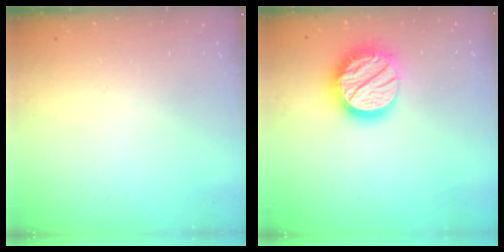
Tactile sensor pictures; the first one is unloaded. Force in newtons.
{"total": 20.6, "press": 20.6, "slide": 1.6}